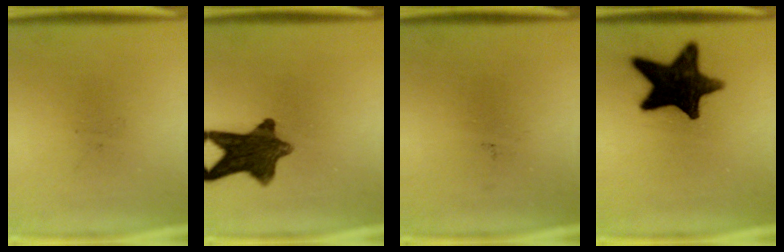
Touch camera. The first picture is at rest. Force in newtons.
{"total": 11.0}
{"total": 0.0}
{"total": 15.5}